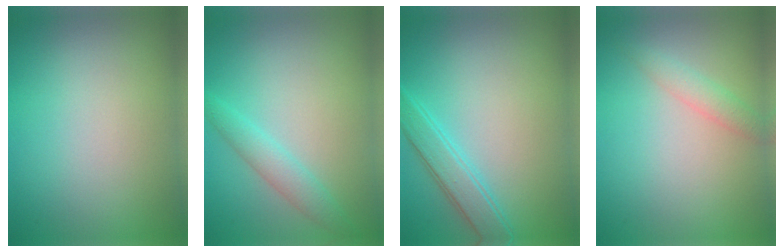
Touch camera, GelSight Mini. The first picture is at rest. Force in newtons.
{"total": 2.2, "press": 2.2, "slide": 0.1}
{"total": 2.8, "press": 2.8, "slide": 0.2}
{"total": 1.7, "press": 1.7, "slide": 0.1}